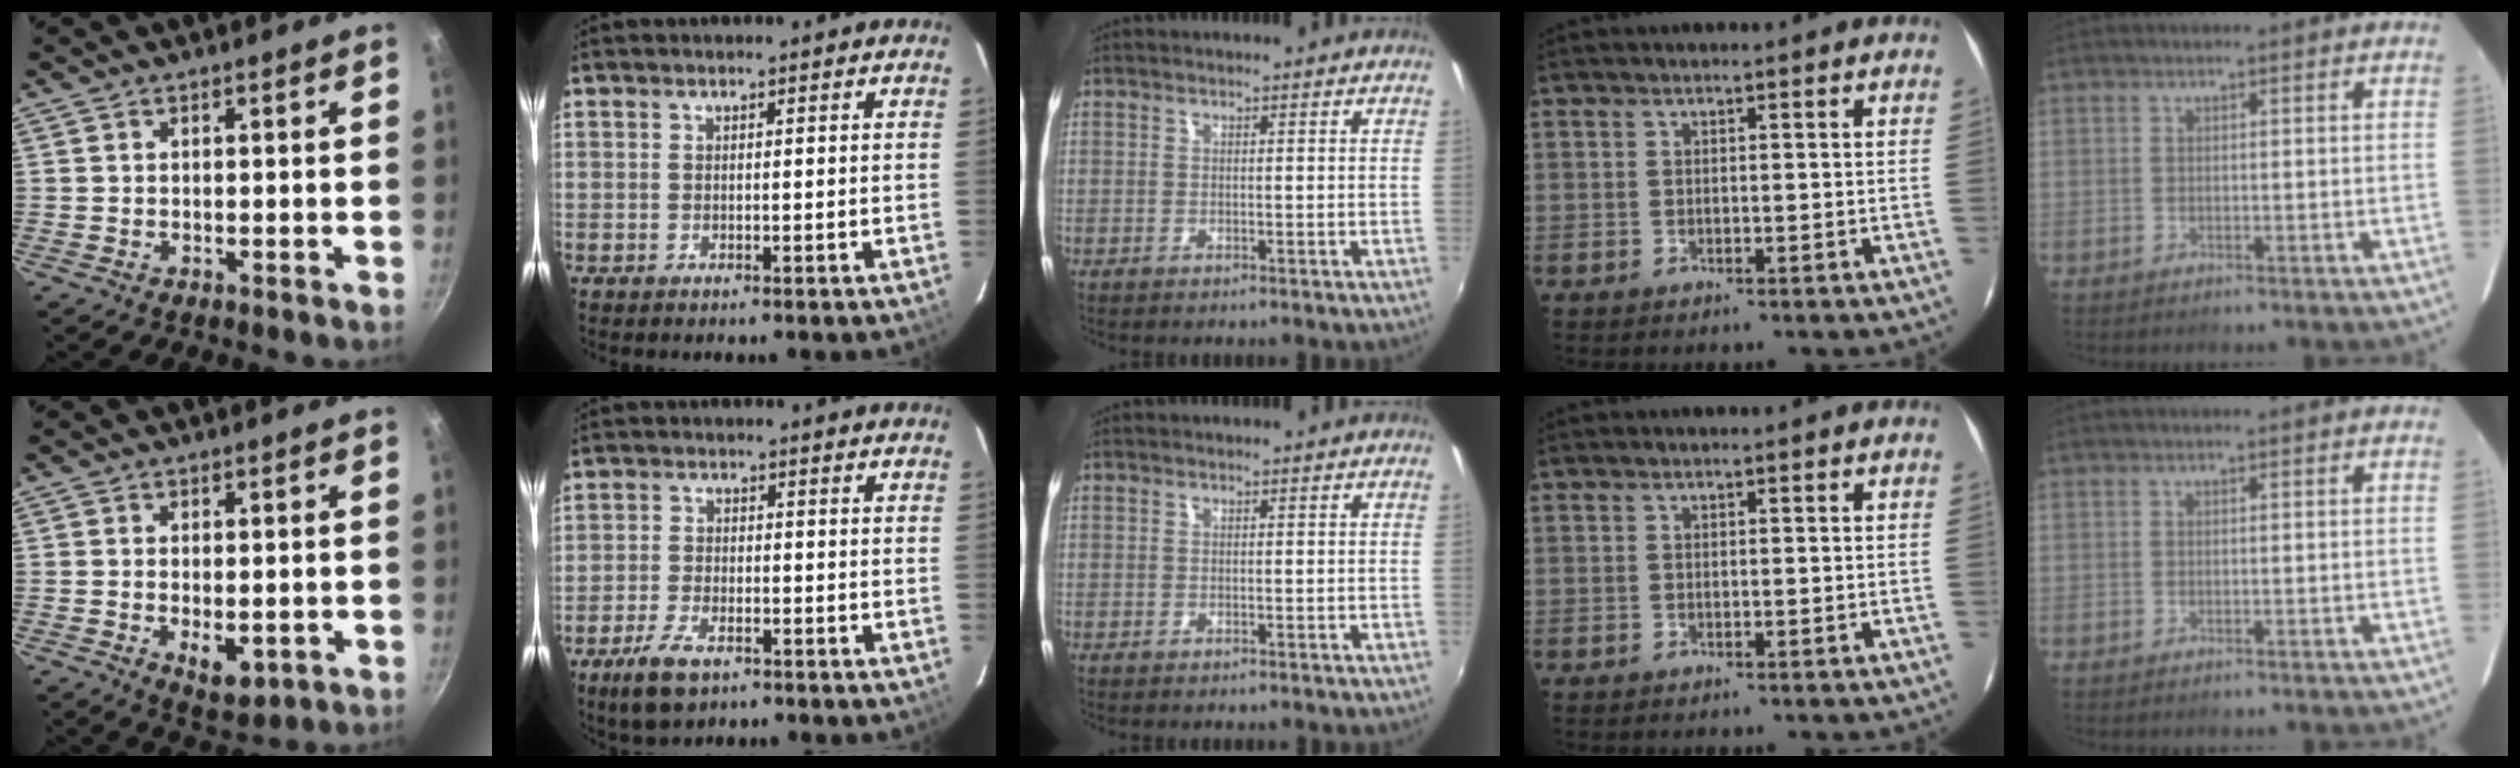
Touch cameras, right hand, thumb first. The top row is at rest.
{"thumb": {"total": 6.1, "force": [-1.3, 3.2, 5.0], "torque": [-0.066, -0.009, -0.010]}, "index": {"total": 7.3, "force": [-4.6, 3.3, 4.6], "torque": [-0.118, -0.012, -0.085]}}